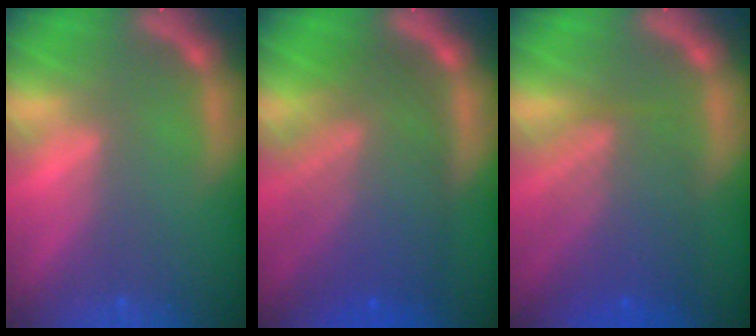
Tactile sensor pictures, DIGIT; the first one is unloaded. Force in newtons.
{"total": 10.0}
{"total": 7.1}